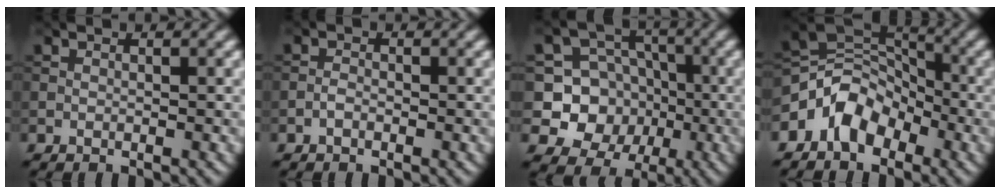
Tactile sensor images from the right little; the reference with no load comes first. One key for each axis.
{"total": 0.8, "fx": -0.5, "fy": 0.4, "fz": 0.5, "tx": -0.010, "ty": 0.001, "tz": -0.013}
{"total": 7.5, "fx": -1.2, "fy": 7.1, "fz": 2.3, "tx": -0.022, "ty": 0.003, "tz": -0.048}
{"total": 5.5, "fx": -3.0, "fy": 3.8, "fz": 2.6, "tx": -0.032, "ty": 0.010, "tz": -0.068}